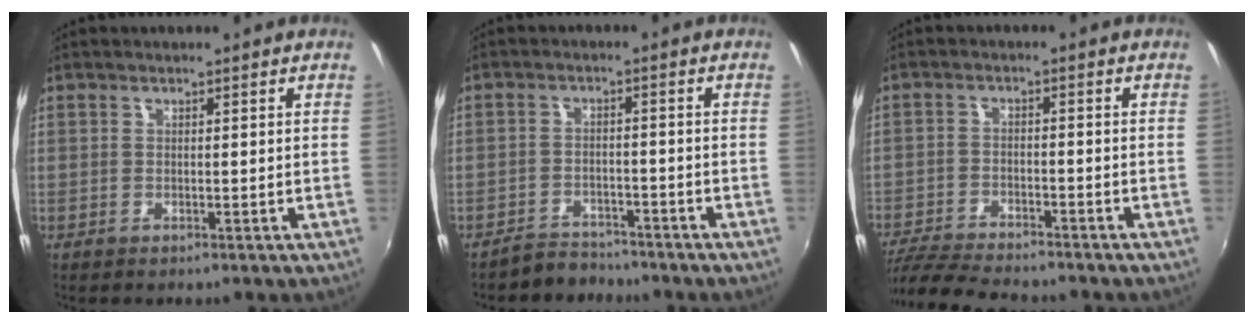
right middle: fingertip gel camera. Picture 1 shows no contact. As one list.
[{"total": 4.5, "force": [-4.2, 1.5, -0.1], "torque": [-0.015, 0.009, -0.070]}, {"total": 11.8, "force": [-10.6, 2.0, 4.7], "torque": [-0.122, -0.023, -0.187]}]